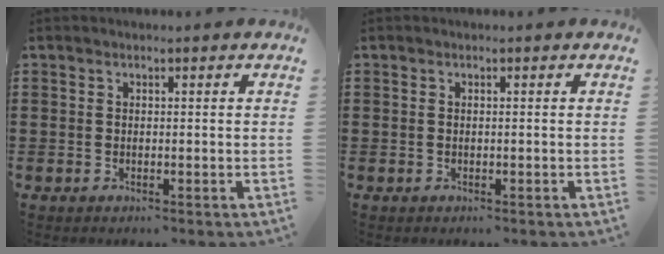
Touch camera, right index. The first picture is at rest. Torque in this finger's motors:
{"motor_torque": [0.92, 0.25, 0.01, 0.00]}